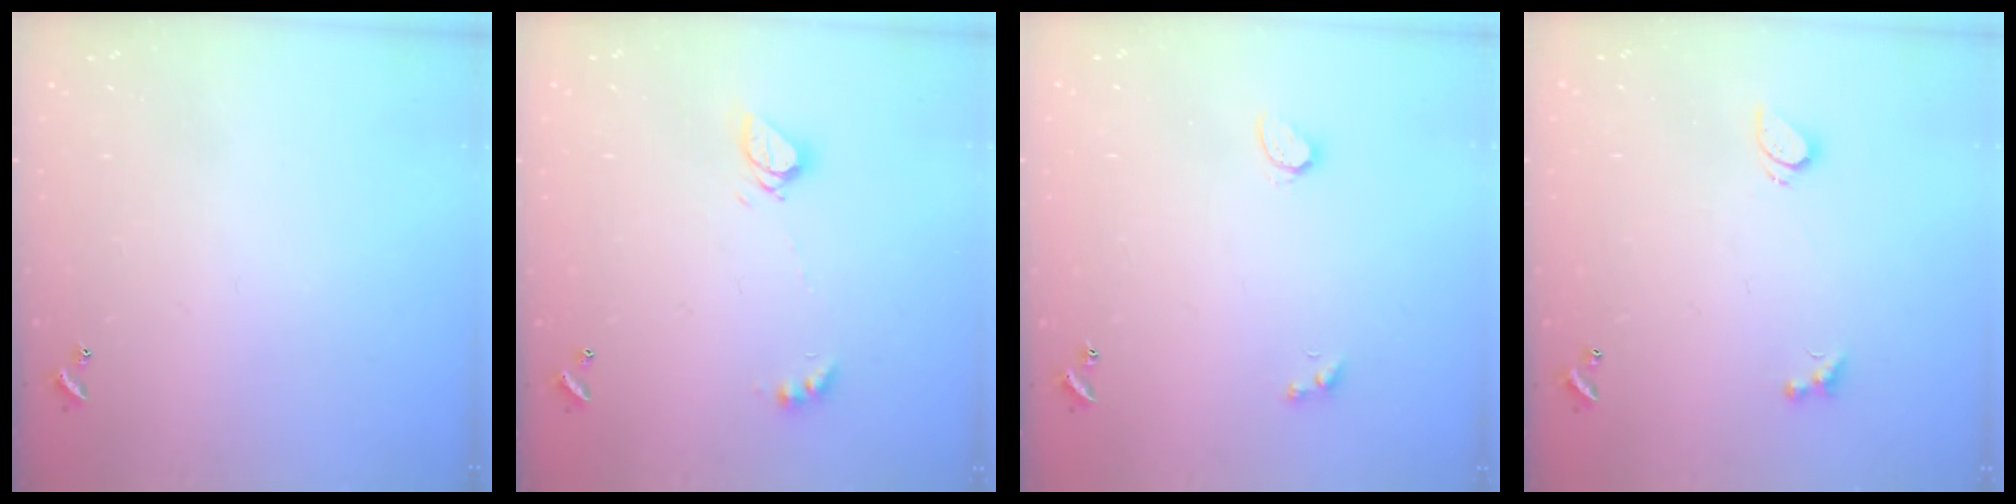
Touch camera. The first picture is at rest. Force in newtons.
{"total": 6.4, "press": 6.4, "slide": 0.6}
{"total": 2.3, "press": 2.3, "slide": 0.5}
{"total": 2.2, "press": 2.1, "slide": 0.6}